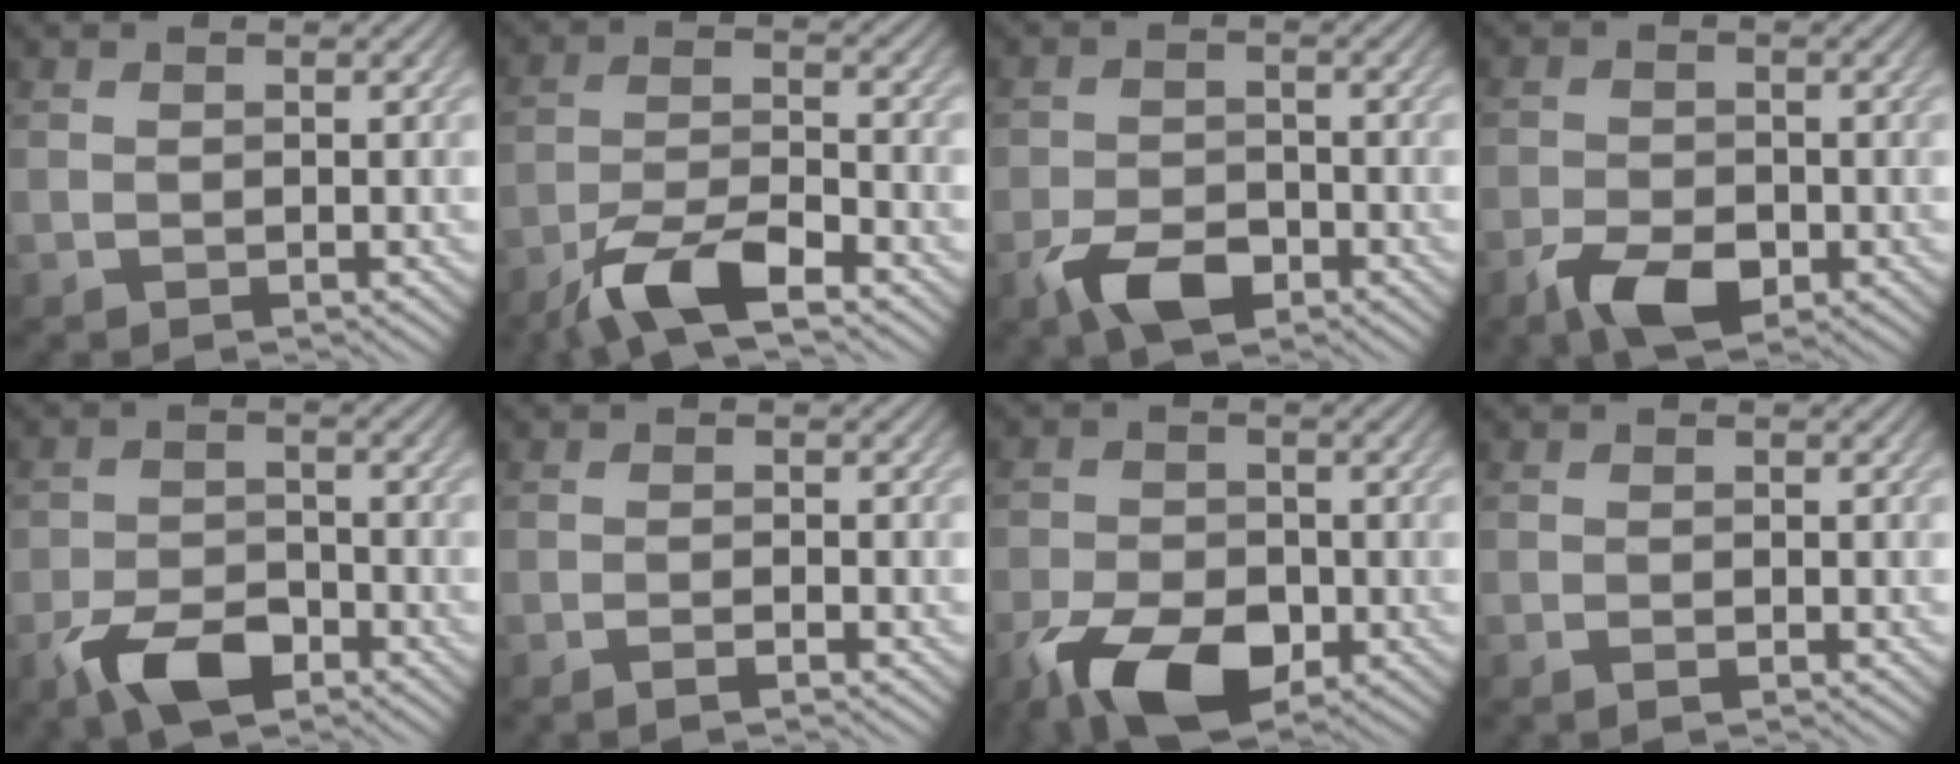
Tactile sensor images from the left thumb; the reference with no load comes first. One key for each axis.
{"total": 8.7, "fx": -6.0, "fy": 2.4, "fz": 5.9, "tx": -0.116, "ty": -0.001, "tz": -0.118}
{"total": 5.3, "fx": -3.0, "fy": 3.1, "fz": 3.2, "tx": -0.061, "ty": -0.004, "tz": -0.061}
{"total": 5.2, "fx": -2.7, "fy": 2.8, "fz": 3.4, "tx": -0.066, "ty": -0.004, "tz": -0.053}
{"total": 6.4, "fx": -3.8, "fy": 3.5, "fz": 3.8, "tx": -0.071, "ty": 0.000, "tz": -0.079}
{"total": 1.4, "fx": -0.9, "fy": 0.1, "fz": 1.0, "tx": -0.016, "ty": 0.005, "tz": -0.020}
{"total": 9.7, "fx": -4.9, "fy": 5.2, "fz": 6.5, "tx": -0.137, "ty": -0.021, "tz": -0.090}
{"total": 0.5, "fx": -0.3, "fy": 0.1, "fz": 0.4, "tx": -0.007, "ty": -0.001, "tz": -0.005}